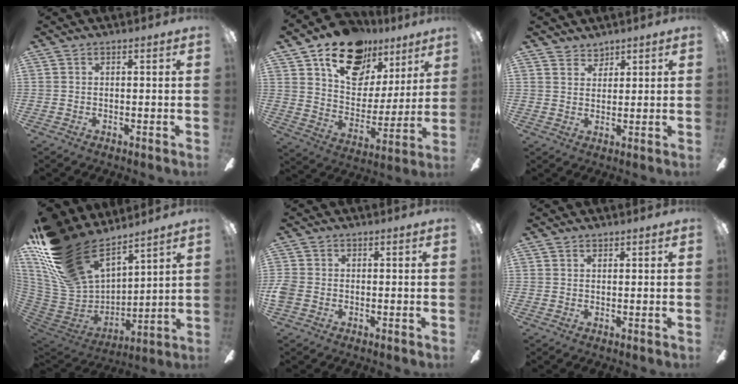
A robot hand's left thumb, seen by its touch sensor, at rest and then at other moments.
{"total": 18.7, "force": [12.3, 11.3, 8.4], "torque": [-0.132, -0.072, 0.222]}
{"total": 3.6, "force": [3.1, 1.7, -0.3], "torque": [0.004, -0.016, 0.058]}
{"total": 23.2, "force": [16.8, 11.3, 11.5], "torque": [-0.253, -0.098, 0.310]}
{"total": 3.0, "force": [-1.0, 2.2, 1.7], "torque": [-0.039, 0.005, -0.021]}
{"total": 0.6, "force": [0.5, 0.4, 0.3], "torque": [-0.005, 0.001, 0.009]}